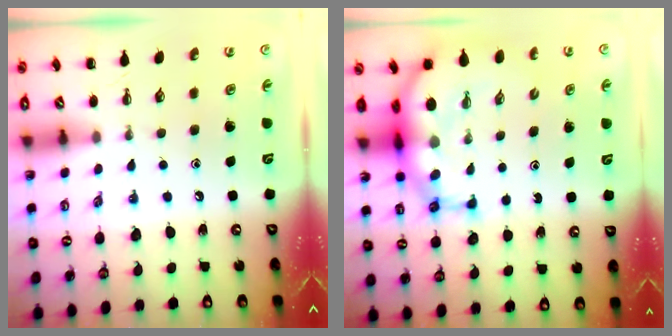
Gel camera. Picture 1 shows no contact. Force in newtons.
{"total": 9.9, "press": 9.5, "slide": 2.8}